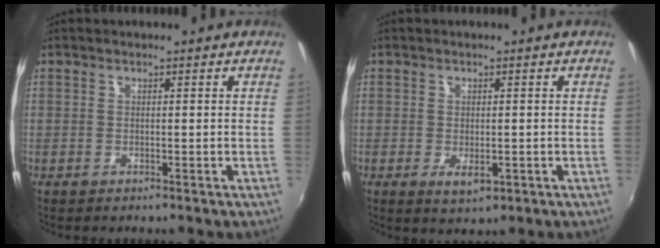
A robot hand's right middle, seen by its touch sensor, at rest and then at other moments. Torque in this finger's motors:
{"motor_torque": [0.76, -0.75, 0.09, 0.03]}